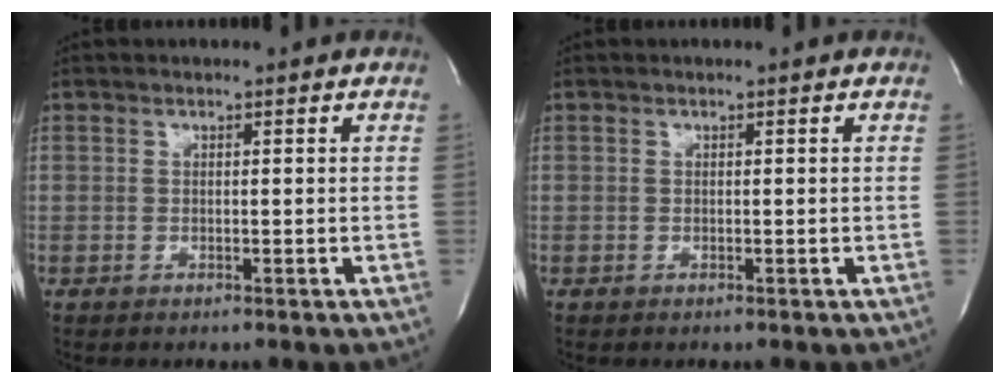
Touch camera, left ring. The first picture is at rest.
{"total": 0.0}